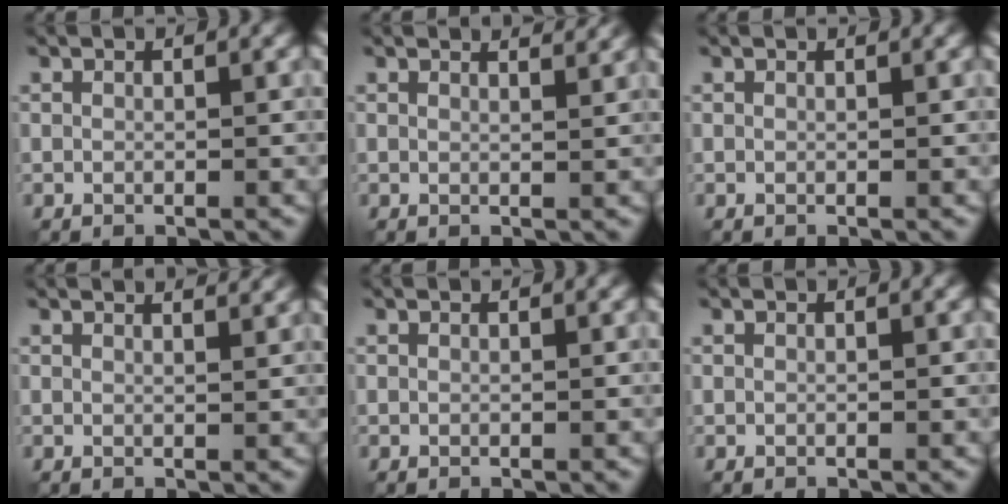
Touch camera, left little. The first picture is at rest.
{"total": 2.6, "force": [2.3, 0.6, 0.9], "torque": [-0.006, 0.008, 0.017]}
{"total": 0.6, "force": [0.5, 0.0, 0.1], "torque": [-0.001, 0.001, 0.007]}
{"total": 3.0, "force": [2.6, 0.9, 1.2], "torque": [-0.002, 0.013, 0.011]}
{"total": 0.0}
{"total": 0.0}